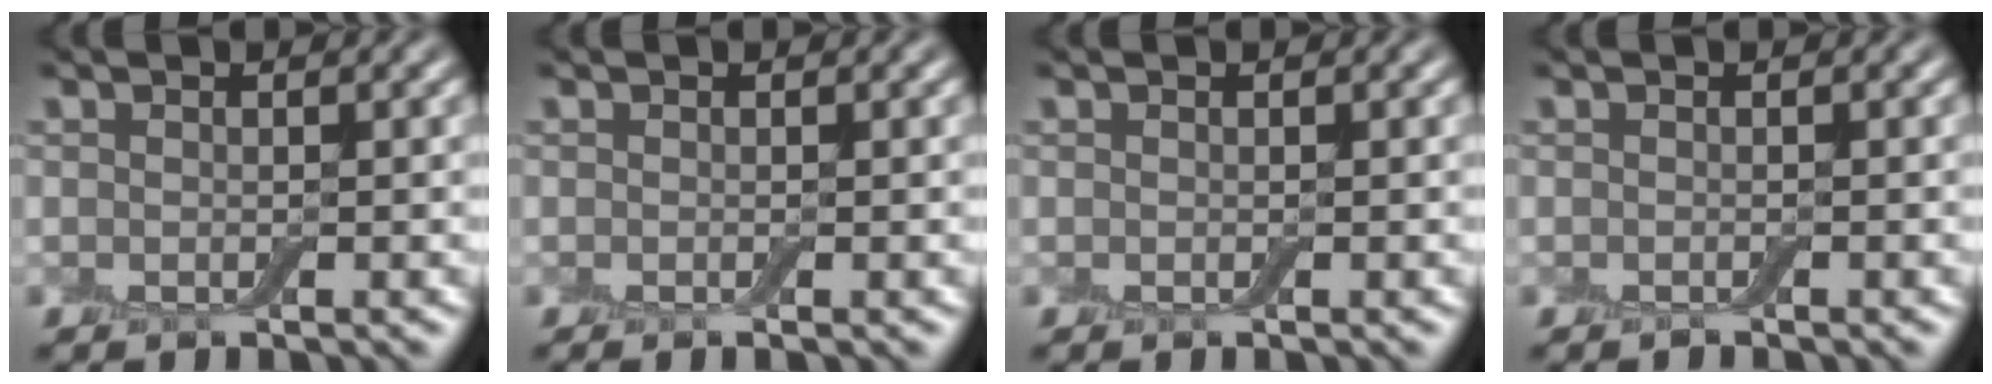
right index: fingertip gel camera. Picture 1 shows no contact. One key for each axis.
{"total": 0.5, "fx": -0.2, "fy": 0.0, "fz": 0.5, "tx": -0.008, "ty": -0.004, "tz": -0.004}
{"total": 0.0}
{"total": 0.0}